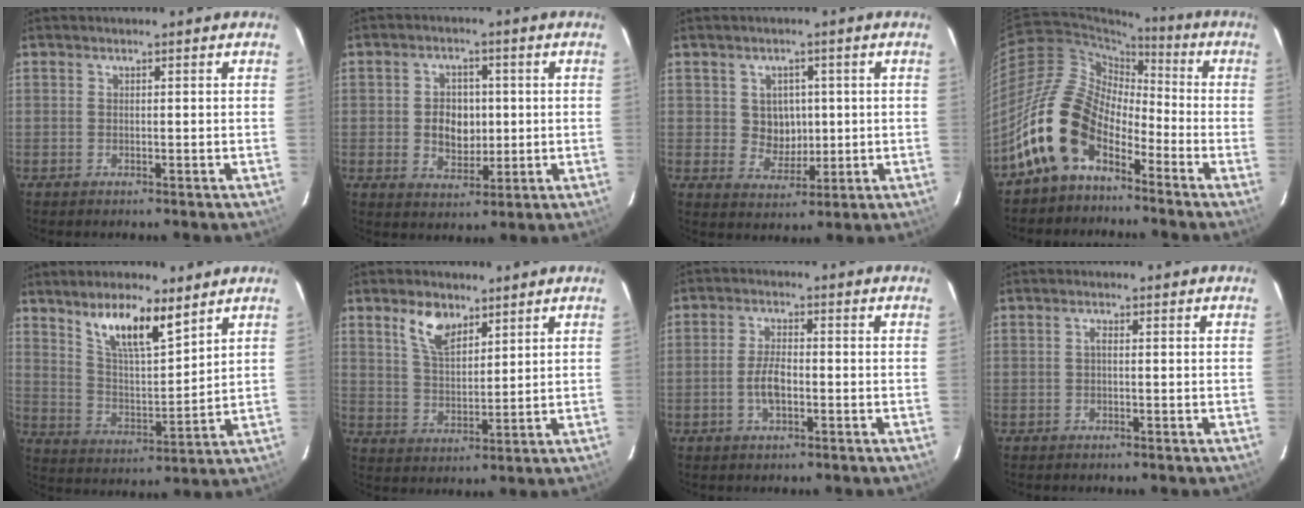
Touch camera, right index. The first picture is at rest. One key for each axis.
{"total": 6.7, "fx": 0.0, "fy": 5.2, "fz": 4.2, "tx": -0.078, "ty": 0.006, "tz": 0.008}
{"total": 5.4, "fx": 0.7, "fy": 5.0, "fz": 1.9, "tx": -0.032, "ty": 0.006, "tz": 0.022}
{"total": 14.3, "fx": -8.1, "fy": 8.3, "fz": 8.3, "tx": -0.155, "ty": 0.016, "tz": -0.163}
{"total": 11.8, "fx": 8.1, "fy": 3.4, "fz": 8.0, "tx": -0.138, "ty": -0.001, "tz": 0.153}
{"total": 7.4, "fx": 4.7, "fy": 3.7, "fz": 4.4, "tx": -0.080, "ty": 0.007, "tz": 0.092}
{"total": 4.7, "fx": -1.5, "fy": 1.9, "fz": 4.0, "tx": -0.084, "ty": 0.002, "tz": -0.026}
{"total": 0.7, "fx": -0.1, "fy": 0.3, "fz": 0.6, "tx": -0.013, "ty": 0.004, "tz": -0.004}